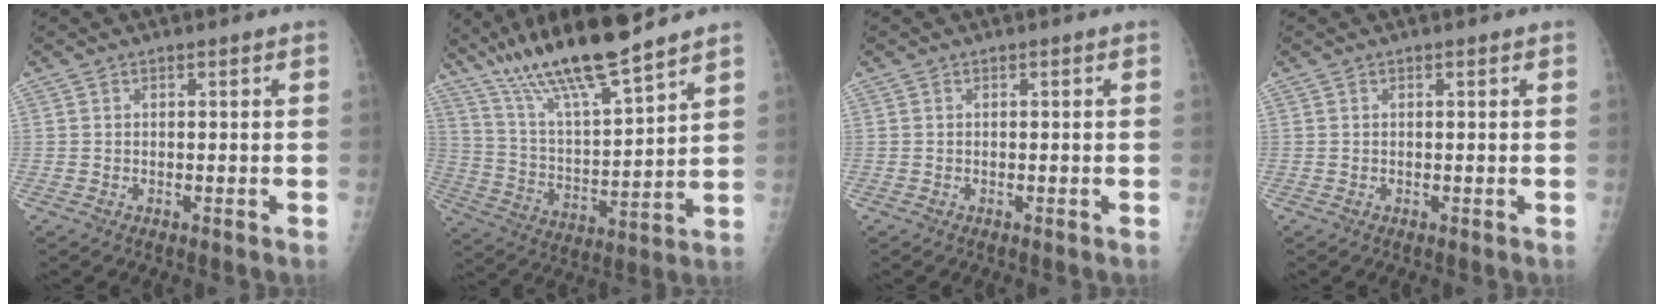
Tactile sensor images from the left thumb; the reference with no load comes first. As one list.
[{"total": 17.6, "force": [14.0, 2.1, 10.4], "torque": [-0.173, -0.068, 0.260]}, {"total": 0.0}, {"total": 0.0}]